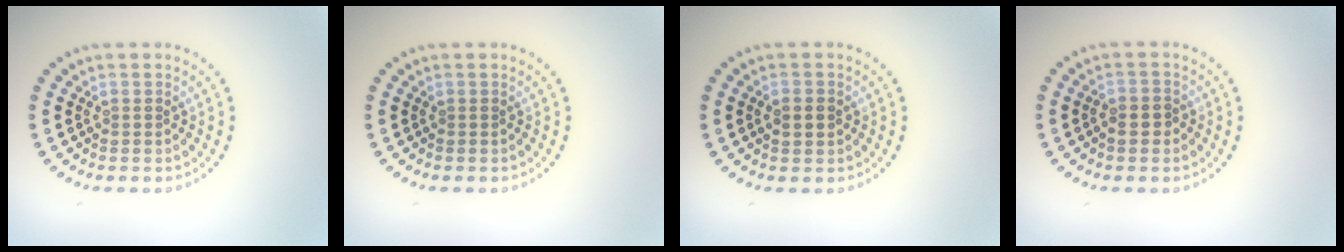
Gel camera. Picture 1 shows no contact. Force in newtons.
{"total": 0.0}
{"total": 2.2, "press": 2.2, "slide": 0.1}
{"total": 1.3, "press": 1.2, "slide": 0.5}